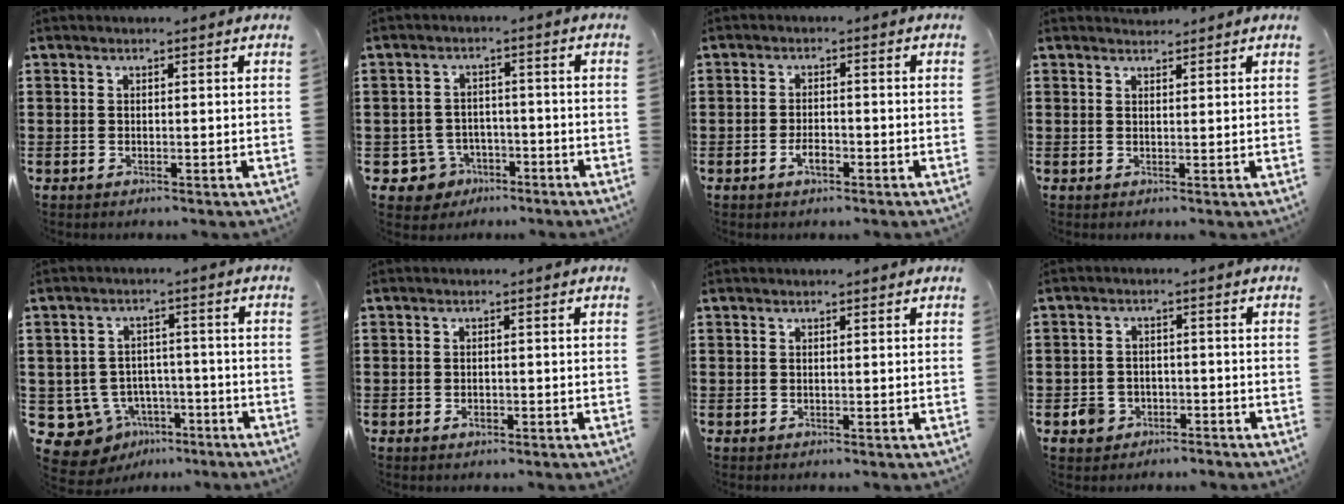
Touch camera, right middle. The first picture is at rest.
{"total": 4.1, "force": [-2.8, 2.9, 0.7], "torque": [-0.037, 0.004, -0.059]}
{"total": 2.6, "force": [-1.3, 1.0, 2.0], "torque": [-0.037, 0.003, -0.025]}
{"total": 1.6, "force": [1.6, 0.2, -0.2], "torque": [-0.001, 0.002, 0.031]}
{"total": 7.4, "force": [-5.0, 5.1, 2.0], "torque": [-0.072, 0.019, -0.098]}
{"total": 0.9, "force": [-0.5, 0.5, 0.6], "torque": [-0.013, -0.004, -0.009]}
{"total": 0.0}
{"total": 3.2, "force": [-2.1, 2.3, 0.8], "torque": [-0.028, 0.002, -0.046]}